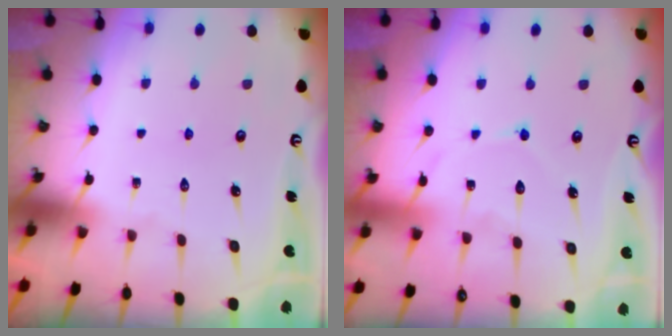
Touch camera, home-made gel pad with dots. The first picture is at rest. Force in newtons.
{"total": 8.1, "press": 8.0, "slide": 0.8}